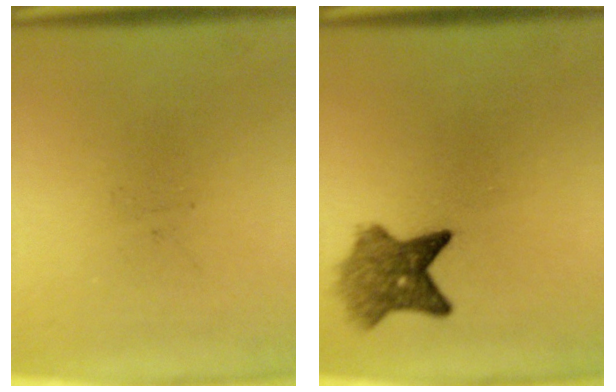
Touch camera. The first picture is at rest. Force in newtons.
{"total": 5.8}